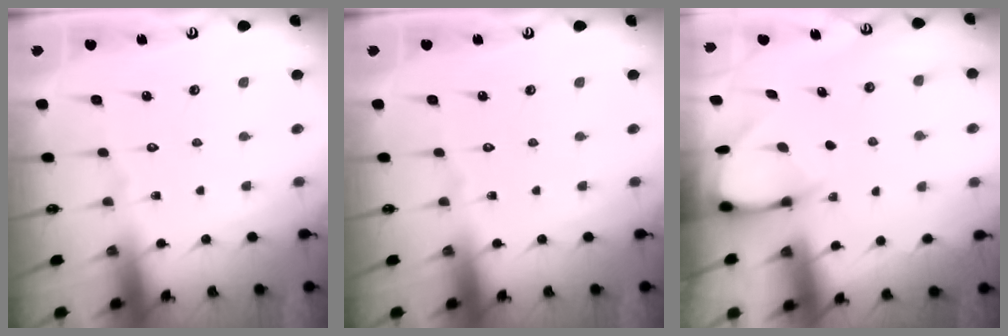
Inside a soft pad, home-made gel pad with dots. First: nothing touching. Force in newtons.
{"total": 0.0}
{"total": 3.8, "press": 3.8, "slide": 0.3}